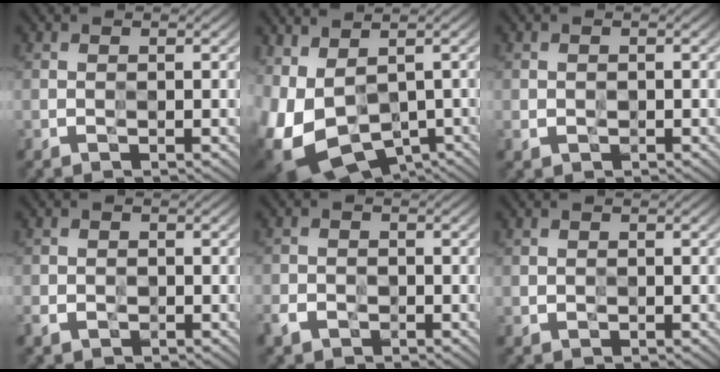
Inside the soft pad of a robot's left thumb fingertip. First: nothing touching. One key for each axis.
{"total": 14.0, "fx": -2.7, "fy": 9.0, "fz": 10.4, "tx": -0.264, "ty": -0.033, "tz": 0.004}
{"total": 1.3, "fx": -0.4, "fy": 1.0, "fz": 0.6, "tx": -0.013, "ty": -0.006, "tz": -0.007}
{"total": 1.8, "fx": -0.9, "fy": 1.4, "fz": 0.8, "tx": -0.020, "ty": -0.007, "tz": -0.020}
{"total": 2.5, "fx": -1.5, "fy": 1.8, "fz": 1.0, "tx": -0.025, "ty": -0.006, "tz": -0.037}
{"total": 0.5, "fx": 0.2, "fy": 0.5, "fz": 0.2, "tx": -0.002, "ty": -0.004, "tz": 0.005}